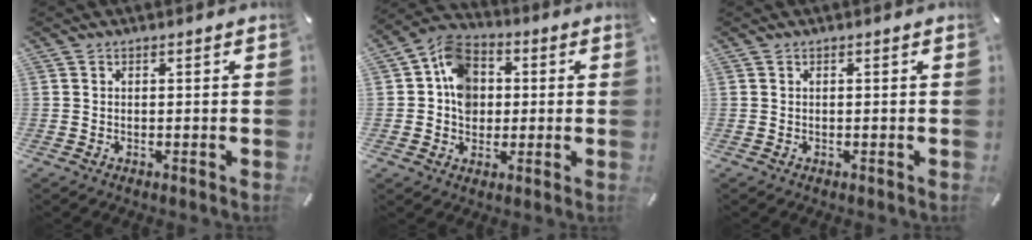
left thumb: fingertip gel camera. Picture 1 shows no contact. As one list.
[{"total": 10.1, "force": [0.6, 8.6, 5.2], "torque": [-0.094, 0.014, 0.014]}, {"total": 0.0}]